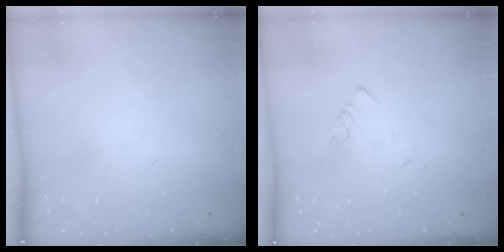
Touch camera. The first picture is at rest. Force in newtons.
{"total": 1.9, "press": 1.9, "slide": 0.2}